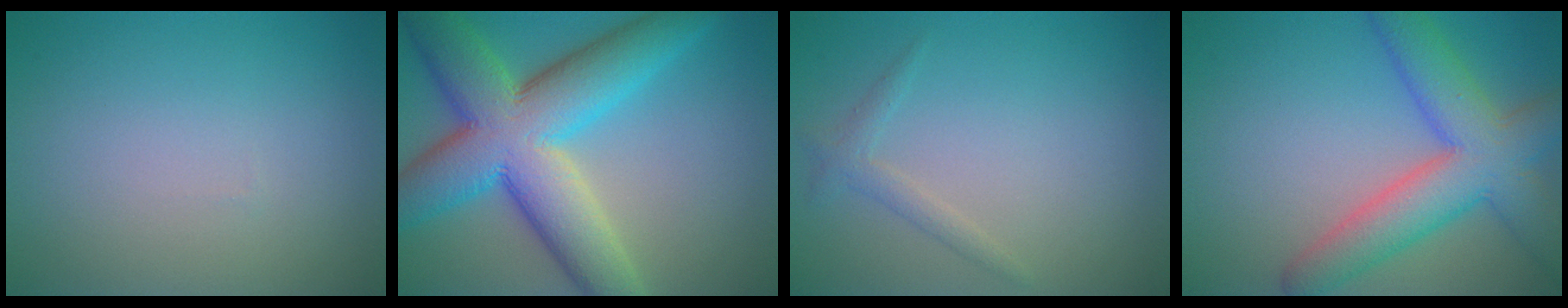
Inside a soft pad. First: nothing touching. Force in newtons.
{"total": 12.7, "press": 12.7, "slide": 0.6}
{"total": 1.4, "press": 1.4, "slide": 0.1}
{"total": 7.6, "press": 7.6, "slide": 0.4}